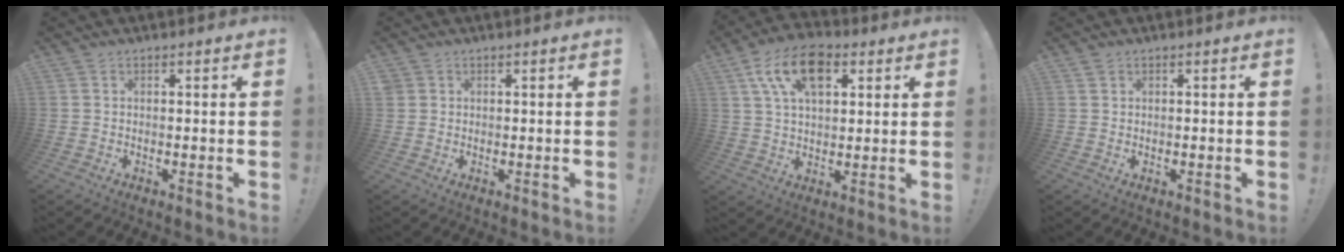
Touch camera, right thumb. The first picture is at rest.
{"total": 1.4, "force": [0.9, 1.1, 0.2], "torque": [0.000, -0.001, 0.016]}
{"total": 14.6, "force": [6.1, 8.6, 10.1], "torque": [-0.161, -0.004, 0.113]}
{"total": 1.0, "force": [0.7, 0.6, 0.0], "torque": [0.009, -0.002, 0.012]}